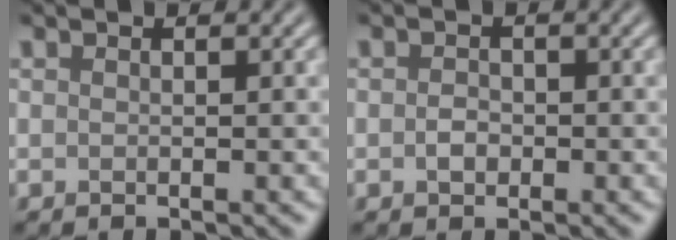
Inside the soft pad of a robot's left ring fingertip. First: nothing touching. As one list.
[{"total": 1.3, "force": [-0.3, 0.9, 0.8], "torque": [-0.015, -0.001, -0.009]}]